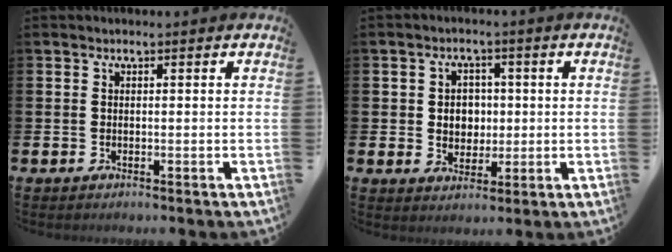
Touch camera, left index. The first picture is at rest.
{"total": 3.6, "force": [0.7, 3.3, 1.5], "torque": [-0.028, 0.009, 0.004]}